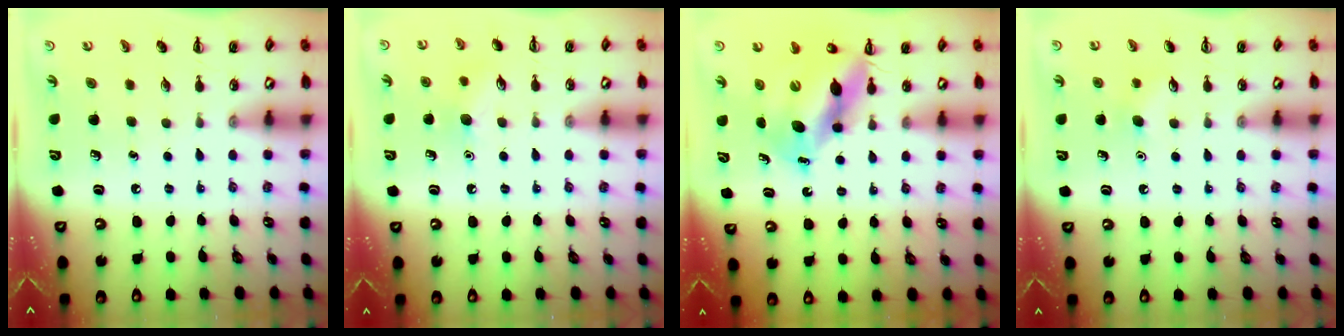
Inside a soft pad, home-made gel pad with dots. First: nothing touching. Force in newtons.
{"total": 8.5, "press": 8.3, "slide": 2.0}
{"total": 11.0, "press": 10.5, "slide": 3.2}
{"total": 6.2, "press": 6.1, "slide": 1.4}